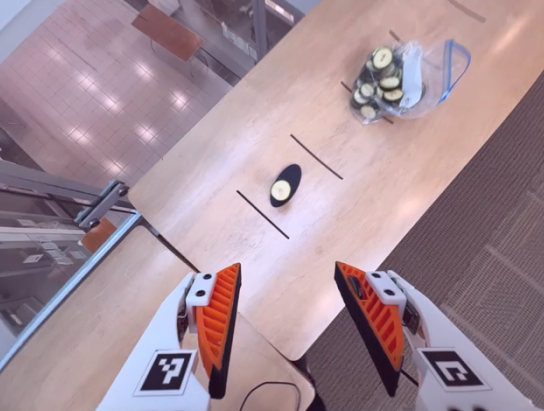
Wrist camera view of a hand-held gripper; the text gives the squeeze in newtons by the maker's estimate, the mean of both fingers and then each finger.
{"total": 0.0}